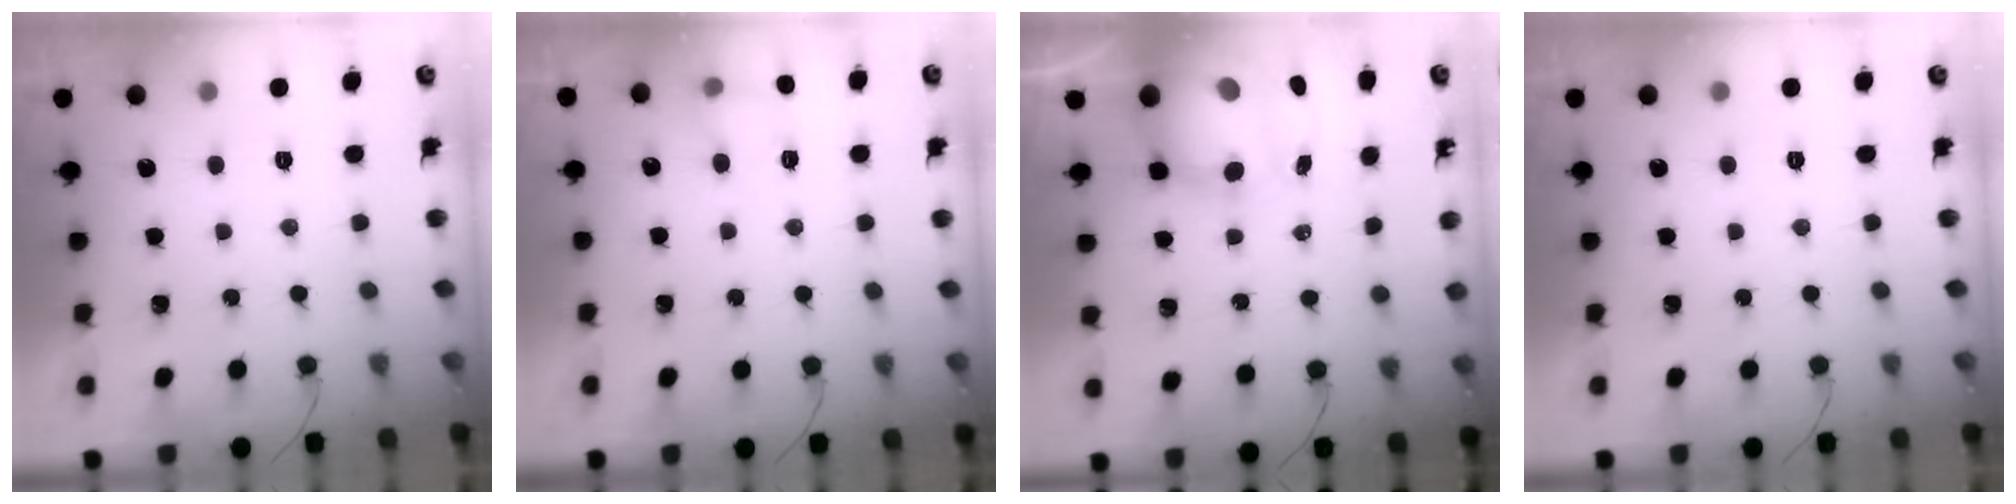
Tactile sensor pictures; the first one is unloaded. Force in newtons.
{"total": 4.9, "press": 4.7, "slide": 1.3}
{"total": 12.3, "press": 11.9, "slide": 3.2}
{"total": 0.0}